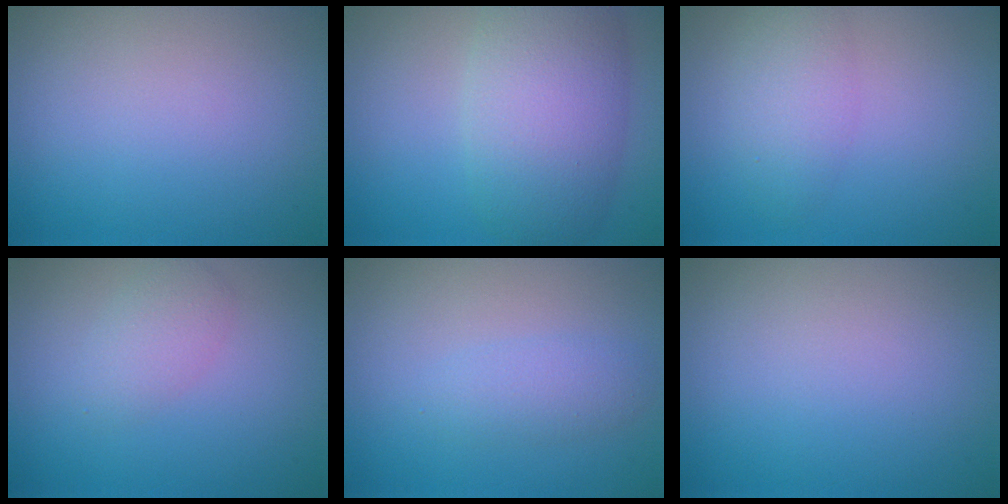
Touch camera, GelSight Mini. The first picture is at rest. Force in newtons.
{"total": 7.9, "press": 7.9, "slide": 0.3}
{"total": 2.7, "press": 2.7, "slide": 0.1}
{"total": 2.0, "press": 2.0, "slide": 0.0}
{"total": 2.0, "press": 2.0, "slide": 0.1}
{"total": 0.0}